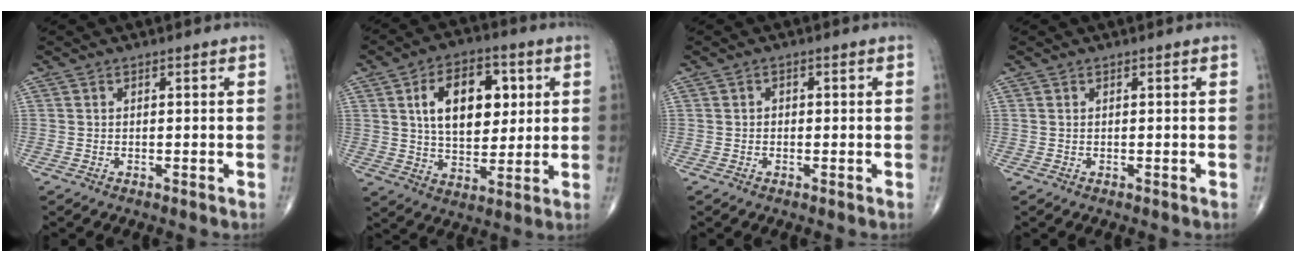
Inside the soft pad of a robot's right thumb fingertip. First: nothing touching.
{"total": 15.0, "force": [3.9, 9.0, 11.3], "torque": [-0.143, -0.006, 0.066]}
{"total": 0.8, "force": [-0.1, 0.7, 0.3], "torque": [0.000, 0.004, -0.005]}
{"total": 0.0}